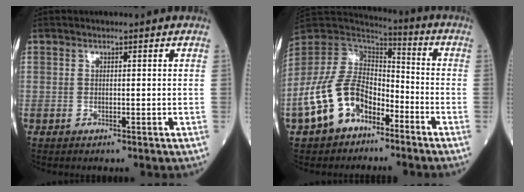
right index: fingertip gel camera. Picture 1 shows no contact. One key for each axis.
{"total": 13.2, "fx": -6.8, "fy": 8.0, "fz": 8.0, "tx": -0.183, "ty": 0.018, "tz": -0.132}